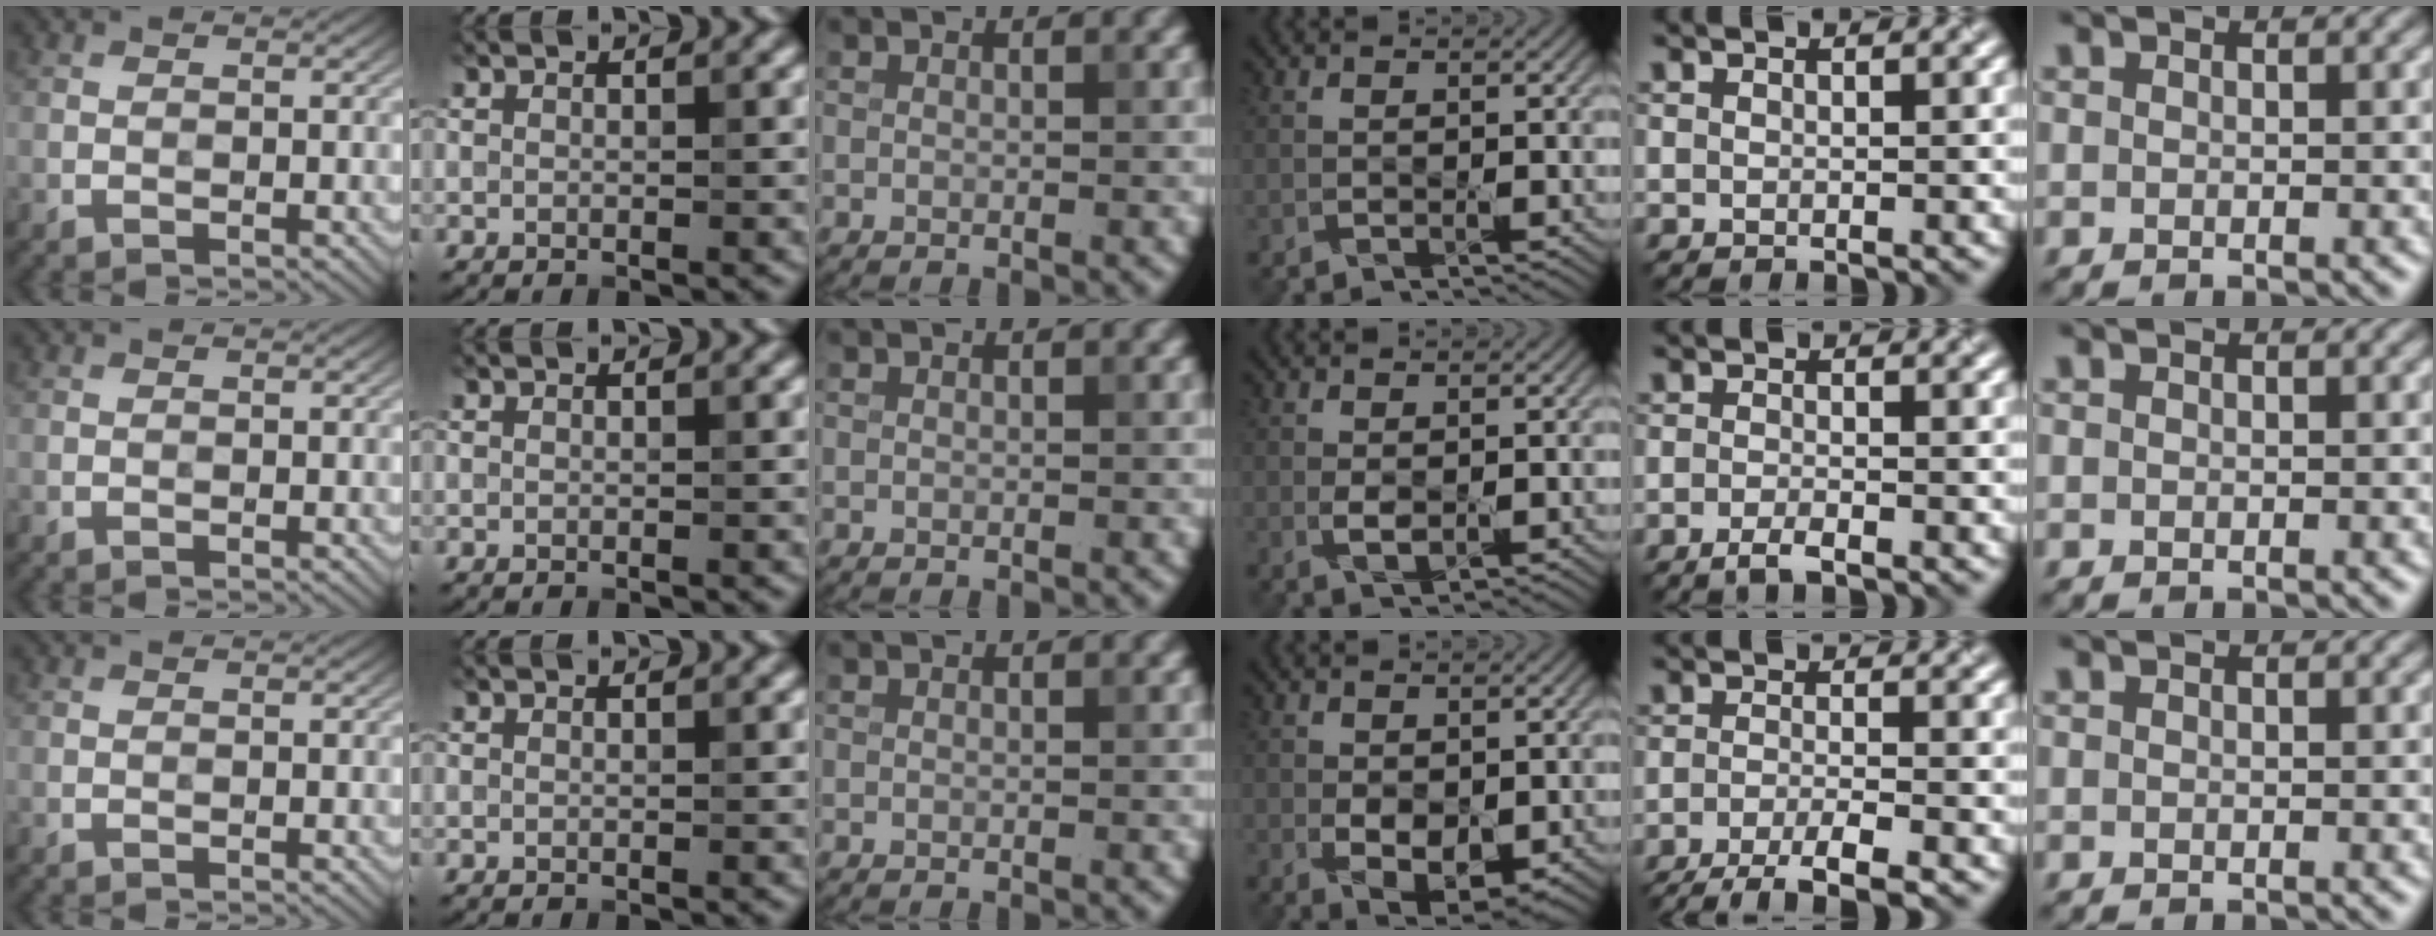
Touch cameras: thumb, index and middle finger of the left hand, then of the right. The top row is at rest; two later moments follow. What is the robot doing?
{"motion": "dispense", "object": "pipette"}